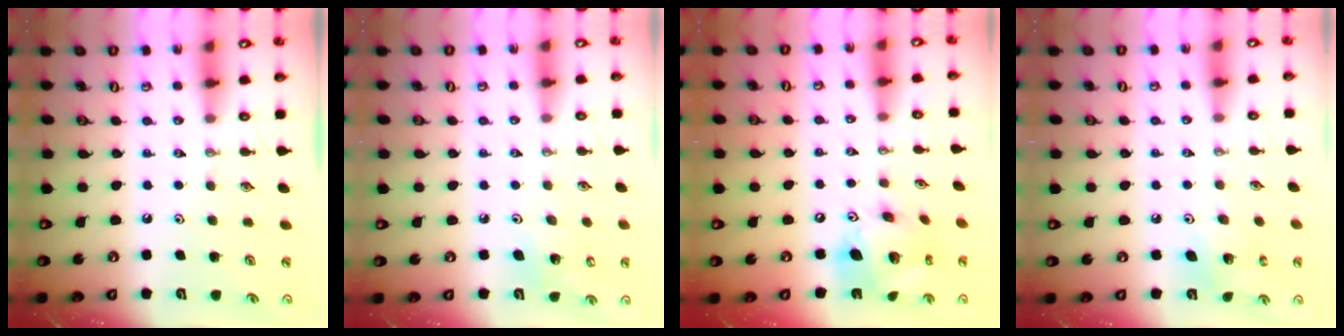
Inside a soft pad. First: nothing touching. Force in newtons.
{"total": 6.4, "press": 6.1, "slide": 1.8}
{"total": 15.3, "press": 15.3, "slide": 1.5}
{"total": 5.5, "press": 5.5, "slide": 0.3}